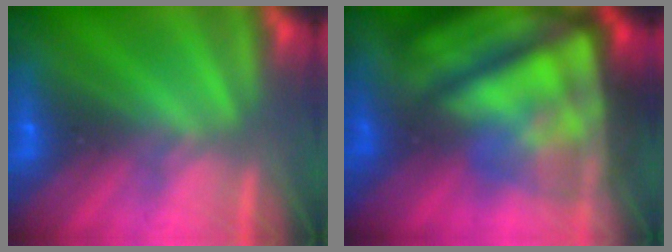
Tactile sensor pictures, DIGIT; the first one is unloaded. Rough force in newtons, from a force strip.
{"total": 7.6}